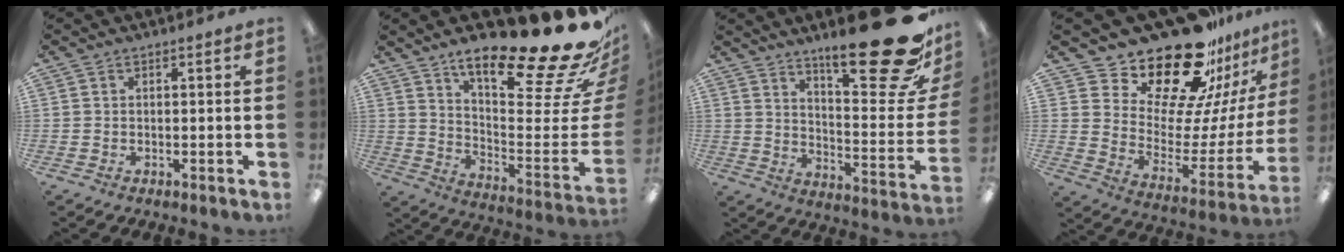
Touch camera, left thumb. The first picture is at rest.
{"total": 25.8, "force": [18.8, 5.0, 17.0], "torque": [-0.219, -0.156, 0.293]}
{"total": 24.9, "force": [17.1, 6.5, 16.9], "torque": [-0.229, -0.124, 0.275]}
{"total": 23.8, "force": [19.8, 8.4, 10.0], "torque": [-0.159, -0.153, 0.344]}